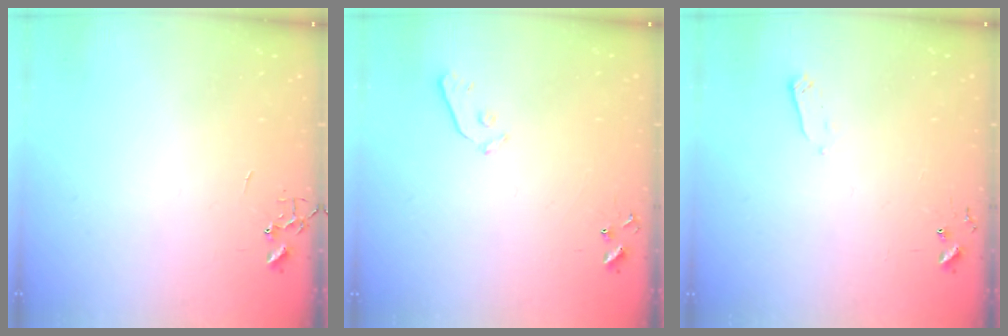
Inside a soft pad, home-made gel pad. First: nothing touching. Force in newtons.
{"total": 4.9, "press": 4.9, "slide": 0.5}
{"total": 2.4, "press": 2.4, "slide": 0.4}